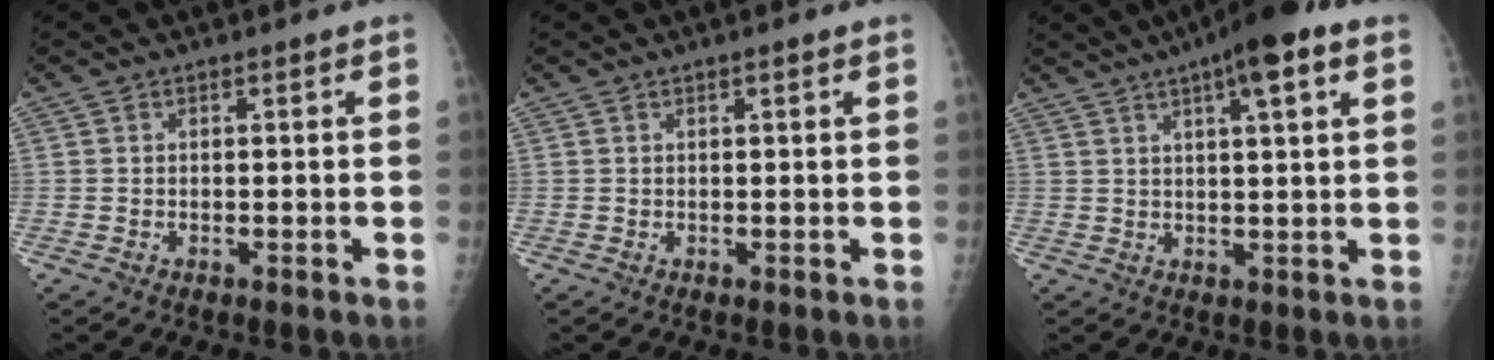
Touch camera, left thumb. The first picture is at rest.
{"total": 0.7, "force": [0.4, 0.0, 0.5], "torque": [-0.009, 0.000, 0.006]}
{"total": 10.5, "force": [5.4, 1.9, 8.8], "torque": [-0.132, 0.005, 0.076]}